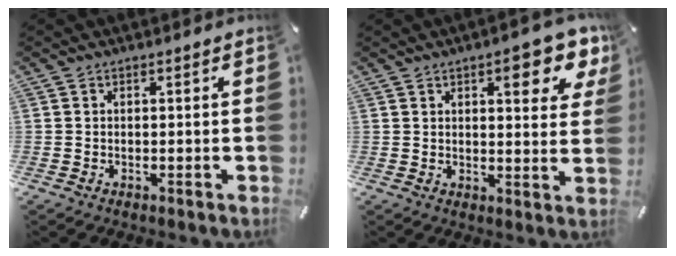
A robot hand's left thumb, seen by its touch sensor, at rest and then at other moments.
{"total": 10.1, "force": [5.8, 3.4, 7.5], "torque": [-0.092, -0.030, 0.090]}